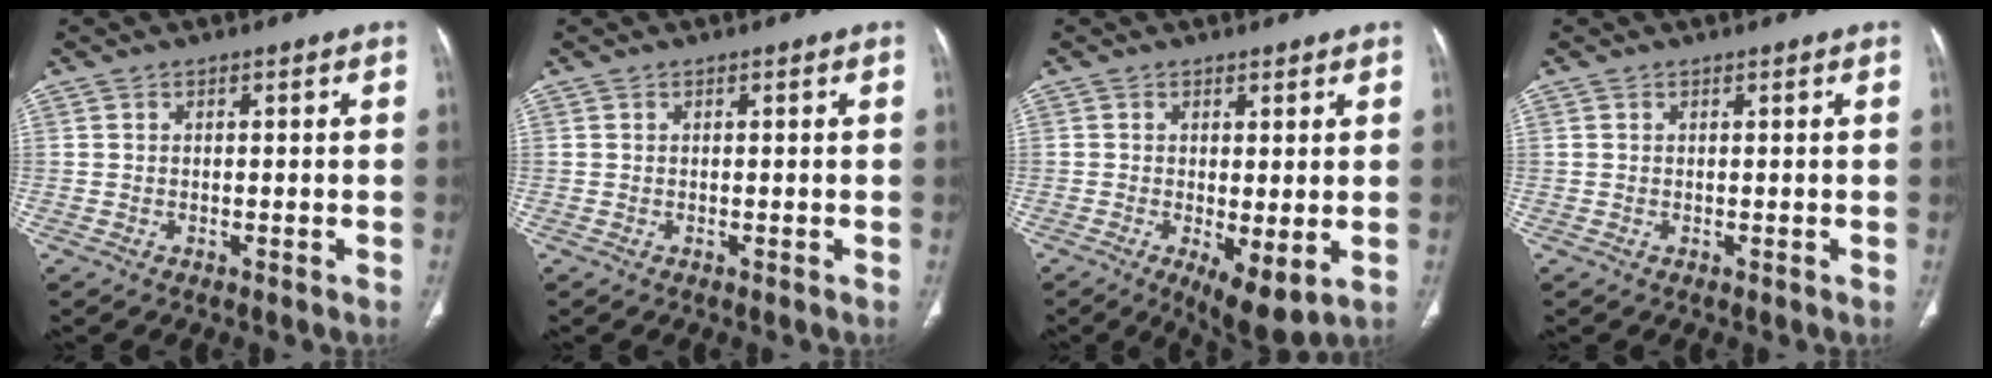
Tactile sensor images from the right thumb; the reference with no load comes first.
{"total": 0.0}
{"total": 7.2, "force": [-1.5, 2.5, 6.6], "torque": [-0.108, -0.024, -0.017]}
{"total": 0.0}